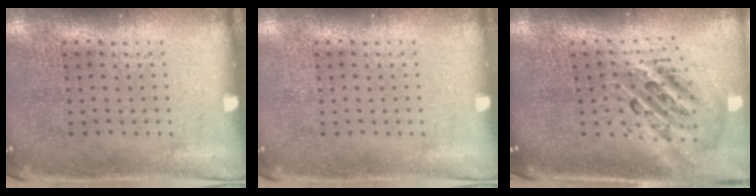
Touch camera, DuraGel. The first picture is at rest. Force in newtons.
{"total": 0.0}
{"total": 2.5, "press": 1.7, "slide": 1.9}